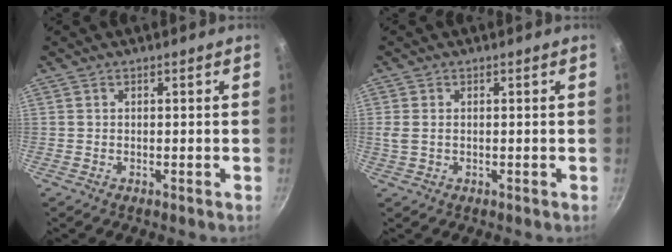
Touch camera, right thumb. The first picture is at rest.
{"total": 2.3, "force": [0.1, 1.5, 1.7], "torque": [-0.032, -0.002, 0.003]}